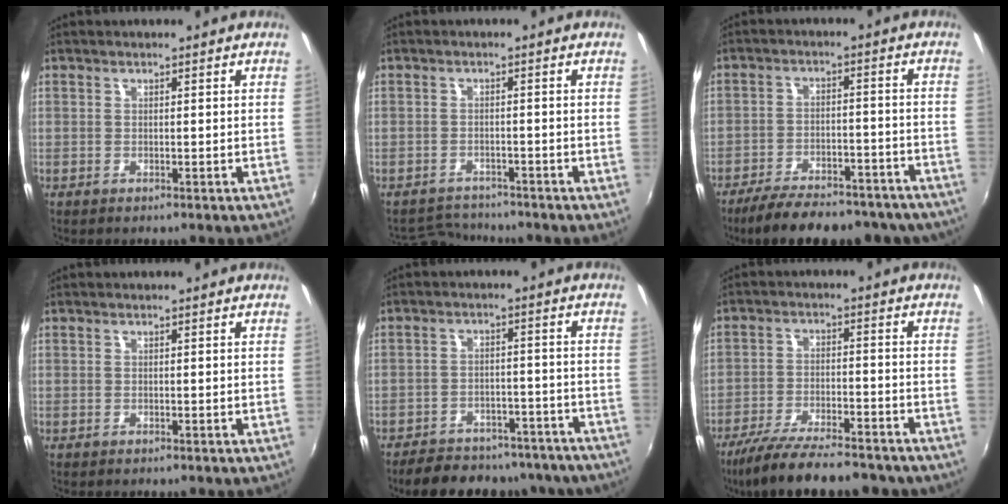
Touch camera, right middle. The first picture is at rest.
{"total": 4.5, "force": [-4.4, 1.0, -0.2], "torque": [-0.015, 0.004, -0.076]}
{"total": 22.0, "force": [-18.6, 6.8, 9.4], "torque": [-0.172, -0.001, -0.238]}
{"total": 0.0}
{"total": 21.1, "force": [-18.0, 8.2, 7.5], "torque": [-0.151, 0.024, -0.211]}
{"total": 18.4, "force": [-15.1, 4.6, 9.4], "torque": [-0.180, -0.037, -0.226]}